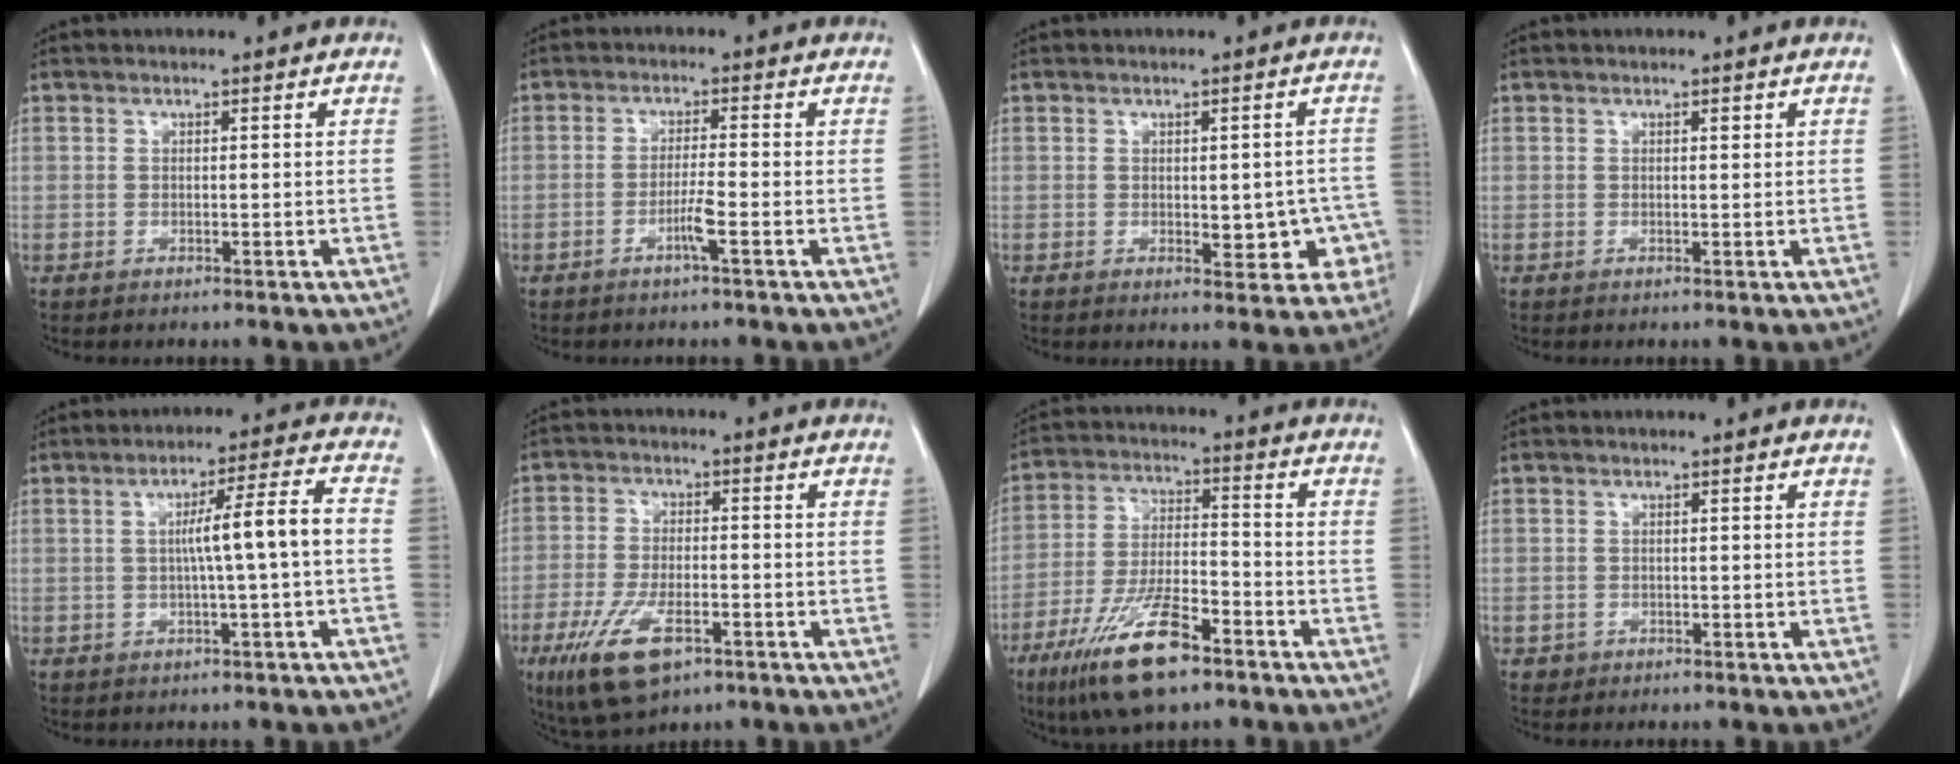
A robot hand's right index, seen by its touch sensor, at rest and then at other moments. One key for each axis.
{"total": 3.0, "fx": -1.5, "fy": -0.5, "fz": 2.6, "tx": -0.052, "ty": -0.003, "tz": -0.030}
{"total": 5.9, "fx": -1.2, "fy": 3.1, "fz": 4.9, "tx": -0.040, "ty": 0.013, "tz": -0.005}
{"total": 0.5, "fx": 0.3, "fy": 0.2, "fz": 0.4, "tx": -0.009, "ty": -0.002, "tz": 0.004}
{"total": 7.5, "fx": -0.6, "fy": -0.7, "fz": 7.5, "tx": -0.118, "ty": 0.016, "tz": -0.006}
{"total": 10.1, "fx": -5.3, "fy": 4.3, "fz": 7.5, "tx": -0.154, "ty": -0.011, "tz": -0.088}
{"total": 13.4, "fx": -8.4, "fy": 3.5, "fz": 9.9, "tx": -0.197, "ty": -0.015, "tz": -0.149}
{"total": 0.9, "fx": -0.4, "fy": 0.9, "fz": 0.0, "tx": -0.001, "ty": 0.004, "tz": -0.005}